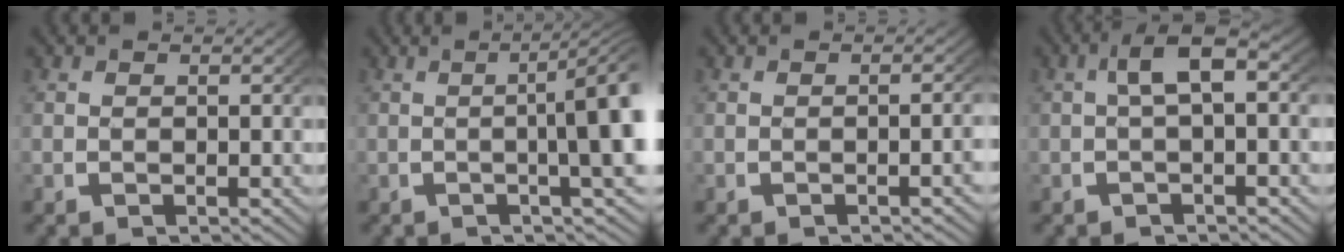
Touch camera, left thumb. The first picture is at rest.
{"total": 8.1, "force": [0.3, 2.2, 7.8], "torque": [-0.102, 0.018, -0.006]}
{"total": 1.3, "force": [-0.8, 0.0, 1.1], "torque": [-0.013, 0.005, -0.012]}
{"total": 4.2, "force": [0.6, 1.8, 3.8], "torque": [-0.067, 0.011, 0.004]}